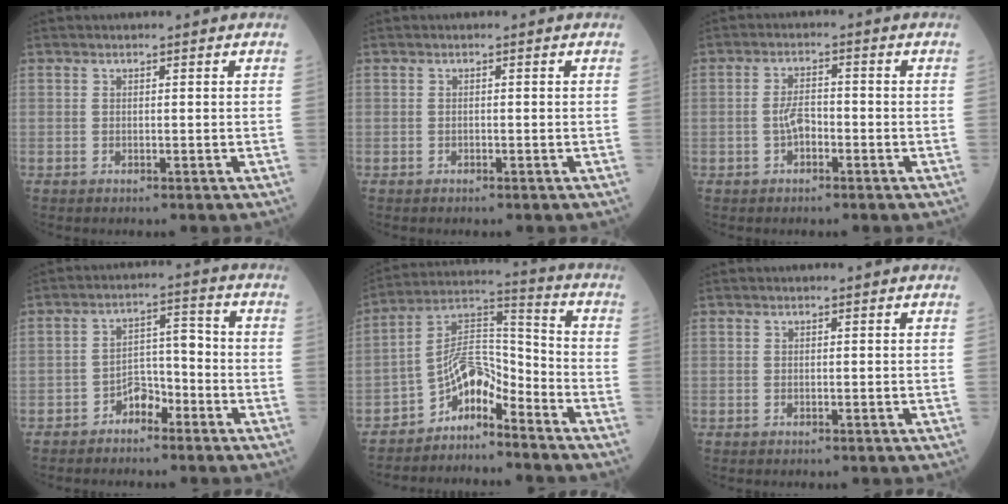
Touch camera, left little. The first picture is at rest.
{"total": 0.0}
{"total": 2.9, "force": [-1.0, 1.5, 2.3], "torque": [-0.047, 0.006, -0.022]}
{"total": 4.8, "force": [-3.2, 2.6, 2.5], "torque": [-0.036, 0.019, -0.059]}
{"total": 7.2, "force": [-5.7, 2.5, 3.5], "torque": [-0.070, 0.038, -0.110]}
{"total": 0.0}